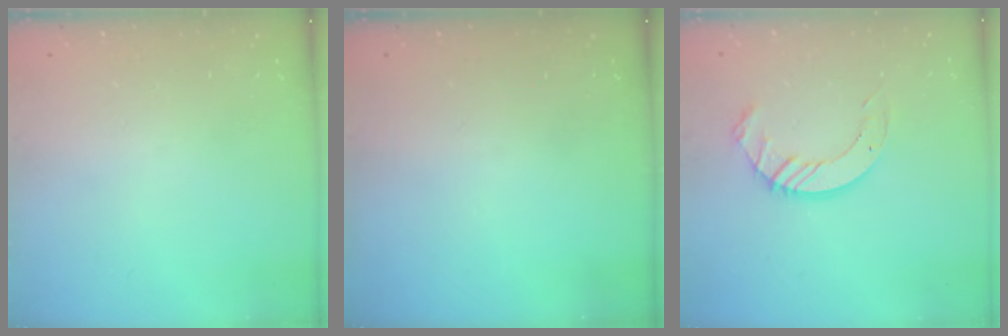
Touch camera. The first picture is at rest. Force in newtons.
{"total": 0.0}
{"total": 8.8, "press": 8.8, "slide": 0.9}